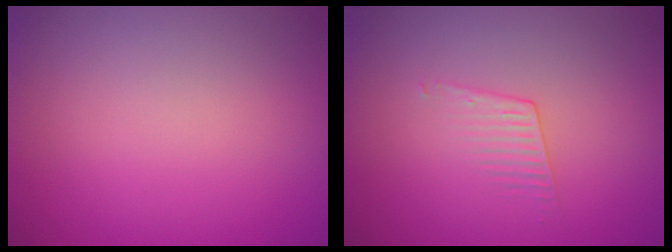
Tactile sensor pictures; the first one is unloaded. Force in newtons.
{"total": 1.1, "press": 0.4, "slide": 1.1}